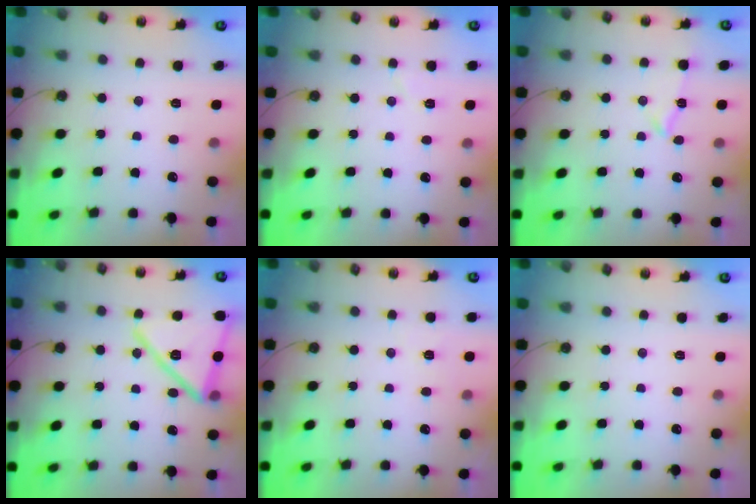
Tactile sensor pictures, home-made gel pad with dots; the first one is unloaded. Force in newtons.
{"total": 4.9, "press": 4.5, "slide": 1.9}
{"total": 5.9, "press": 5.6, "slide": 1.9}
{"total": 17.6, "press": 16.2, "slide": 6.8}
{"total": 4.4, "press": 3.5, "slide": 2.7}
{"total": 0.0}